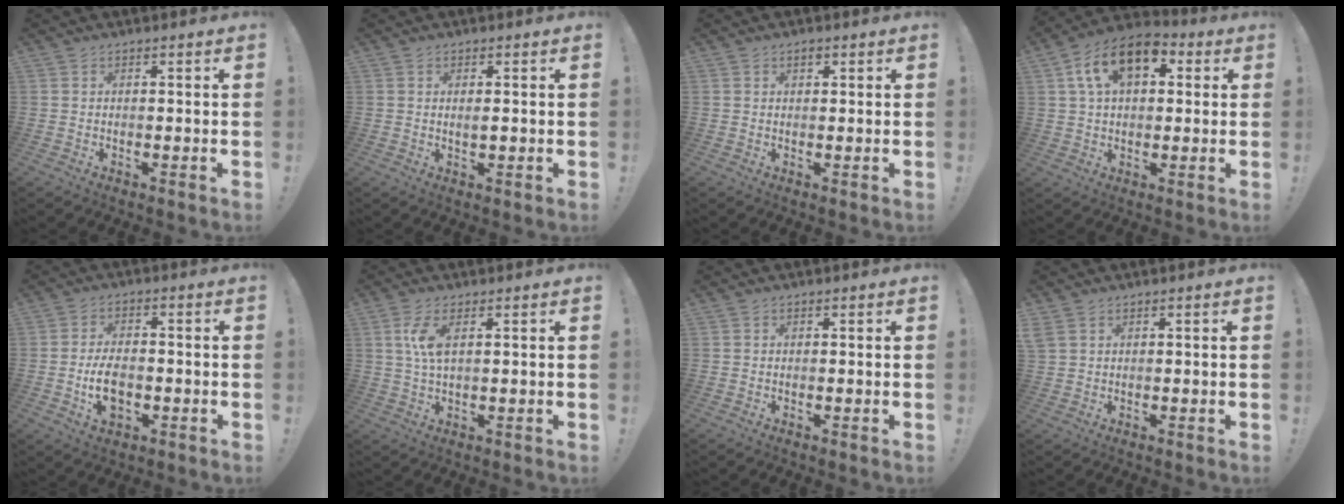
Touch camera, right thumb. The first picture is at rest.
{"total": 1.6, "force": [0.0, 0.4, 1.5], "torque": [-0.020, -0.005, -0.002]}
{"total": 1.7, "force": [1.0, 0.8, 1.2], "torque": [-0.011, -0.001, 0.014]}
{"total": 14.2, "force": [5.5, 8.4, 10.1], "torque": [-0.168, -0.001, 0.102]}
{"total": 8.4, "force": [-2.2, 5.1, 6.4], "torque": [-0.105, -0.003, -0.038]}
{"total": 6.3, "force": [1.9, 2.2, 5.6], "torque": [-0.113, -0.007, 0.026]}
{"total": 0.0}
{"total": 2.1, "force": [1.1, 1.2, 1.3], "torque": [-0.025, 0.002, 0.022]}